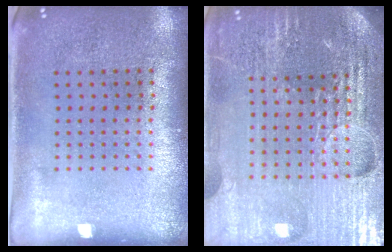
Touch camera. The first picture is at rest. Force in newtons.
{"total": 5.7, "press": 5.1, "slide": 2.5}